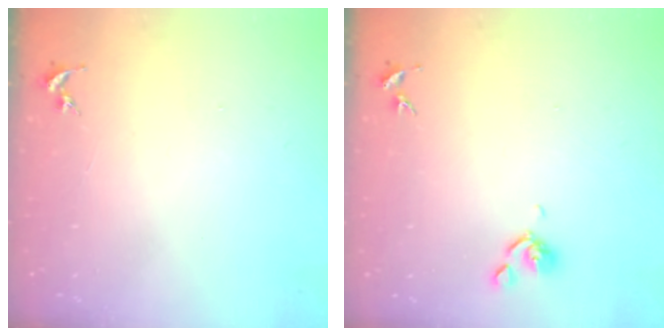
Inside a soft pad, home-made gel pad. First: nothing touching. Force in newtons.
{"total": 6.4, "press": 6.2, "slide": 1.3}